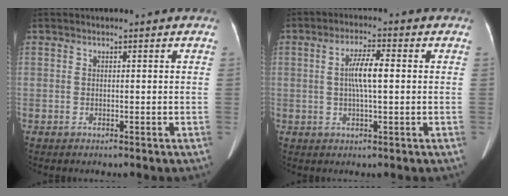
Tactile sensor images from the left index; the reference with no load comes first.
{"total": 4.9, "force": [0.3, 0.7, 4.8], "torque": [-0.093, 0.008, 0.004]}